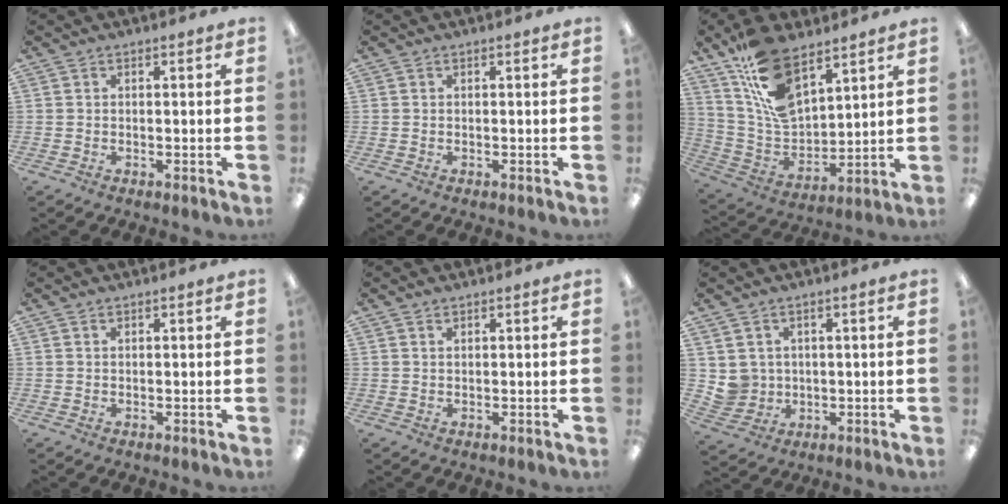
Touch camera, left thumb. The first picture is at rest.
{"total": 0.0}
{"total": 16.4, "force": [10.5, 8.0, 9.8], "torque": [-0.206, -0.047, 0.196]}
{"total": 0.5, "force": [0.4, 0.3, 0.2], "torque": [-0.005, 0.002, 0.007]}
{"total": 0.9, "force": [0.8, 0.4, 0.4], "torque": [-0.009, 0.001, 0.014]}
{"total": 4.5, "force": [1.9, 4.1, -0.1], "torque": [-0.010, -0.006, 0.039]}